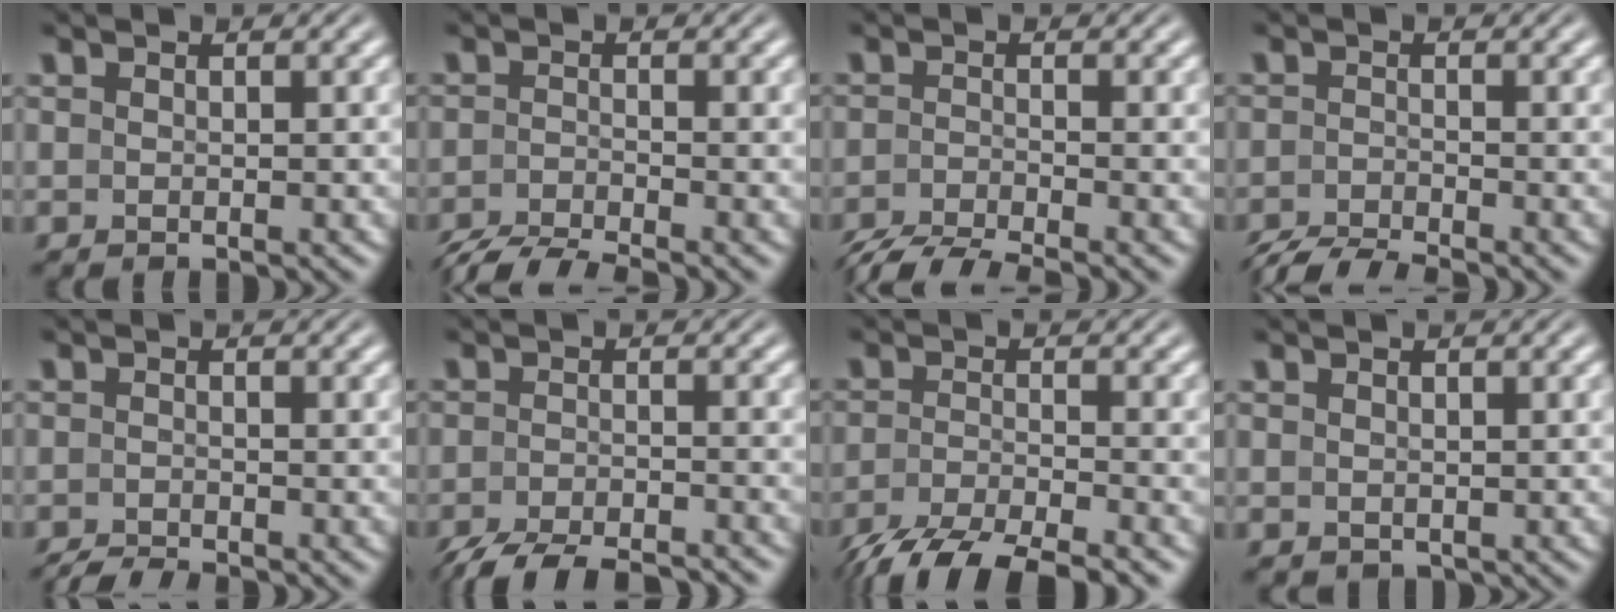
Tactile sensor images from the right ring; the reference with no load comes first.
{"total": 5.5, "force": [-4.9, 1.6, 1.9], "torque": [-0.021, -0.016, -0.073]}
{"total": 6.2, "force": [-5.4, 2.0, 2.4], "torque": [-0.031, -0.017, -0.080]}
{"total": 4.4, "force": [-4.1, 1.0, 1.3], "torque": [-0.012, -0.015, -0.062]}
{"total": 2.3, "force": [-2.2, 0.3, 0.5], "torque": [-0.006, -0.014, -0.032]}
{"total": 6.4, "force": [-5.7, 1.7, 2.3], "torque": [-0.036, -0.018, -0.081]}
{"total": 7.3, "force": [-5.9, 2.1, 3.8], "torque": [-0.061, -0.020, -0.081]}
{"total": 0.5, "force": [0.2, 0.5, 0.2], "torque": [0.000, -0.010, 0.016]}